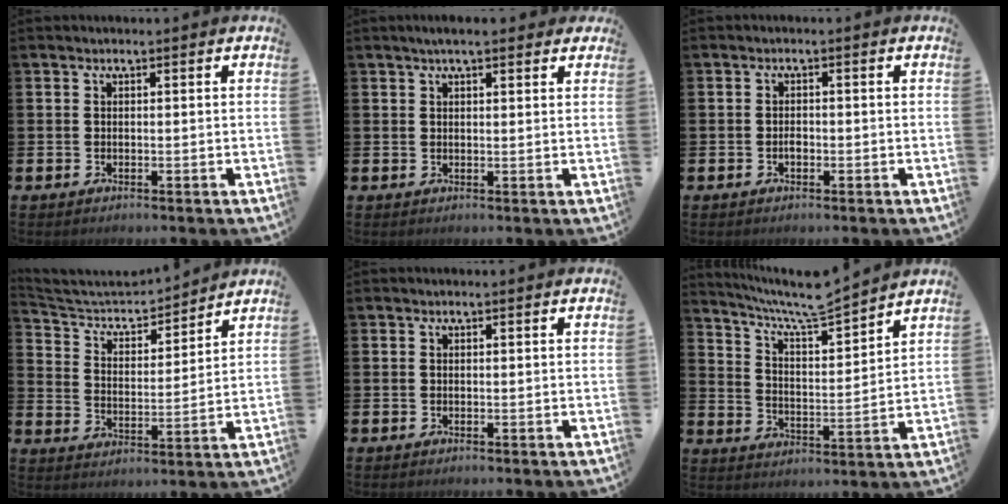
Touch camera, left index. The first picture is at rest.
{"total": 3.0, "force": [2.5, 0.8, 1.4], "torque": [-0.026, -0.003, 0.043]}
{"total": 1.1, "force": [-0.4, 0.7, 0.7], "torque": [-0.013, 0.002, -0.008]}
{"total": 5.8, "force": [5.4, 1.4, 1.3], "torque": [-0.055, -0.042, 0.090]}
{"total": 0.0}
{"total": 7.7, "force": [7.3, 0.5, 2.4], "torque": [-0.075, -0.052, 0.127]}